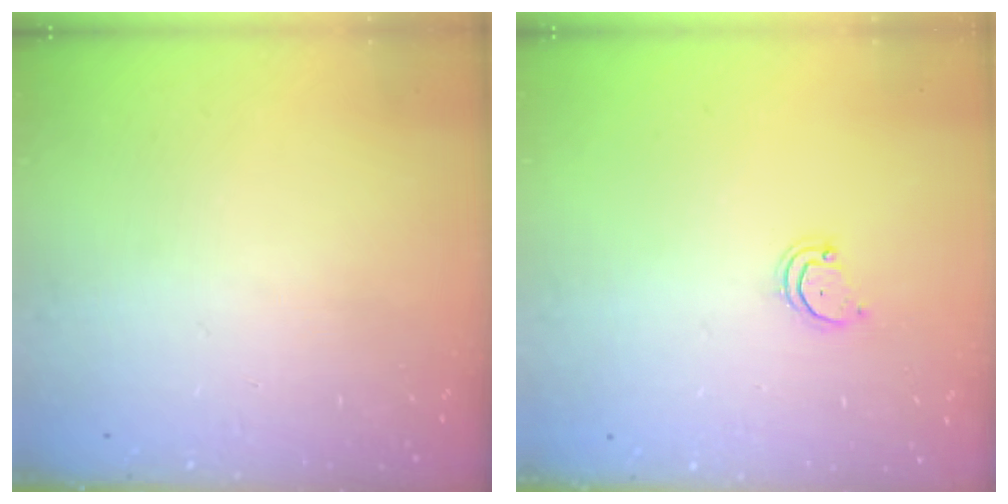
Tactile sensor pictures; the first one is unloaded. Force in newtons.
{"total": 2.6, "press": 2.6, "slide": 0.2}